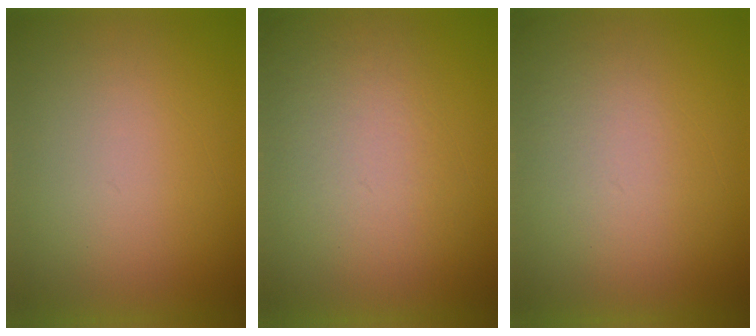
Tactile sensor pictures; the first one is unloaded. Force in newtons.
{"total": 4.2}
{"total": 2.2}